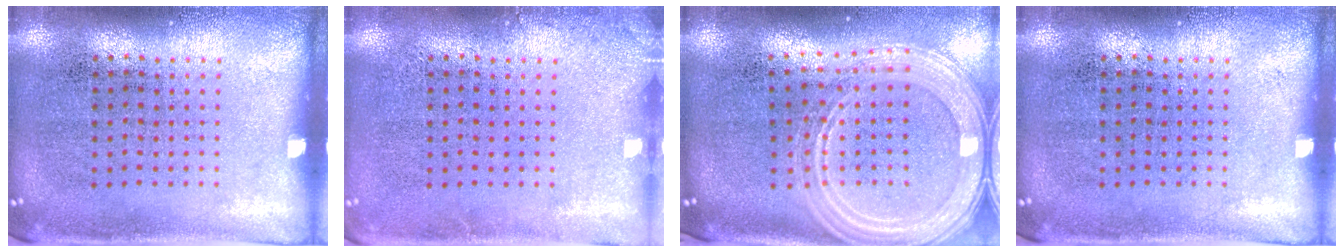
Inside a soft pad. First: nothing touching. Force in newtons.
{"total": 1.1, "press": 1.0, "slide": 0.2}
{"total": 2.5, "press": 2.2, "slide": 1.3}
{"total": 0.0}